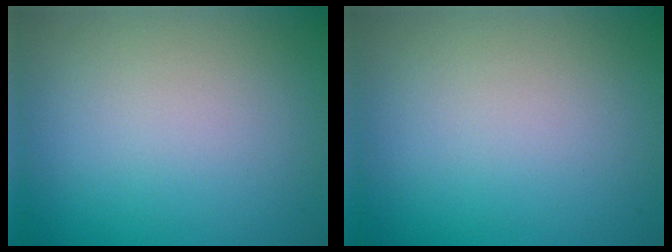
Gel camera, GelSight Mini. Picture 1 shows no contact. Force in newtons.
{"total": 0.0}